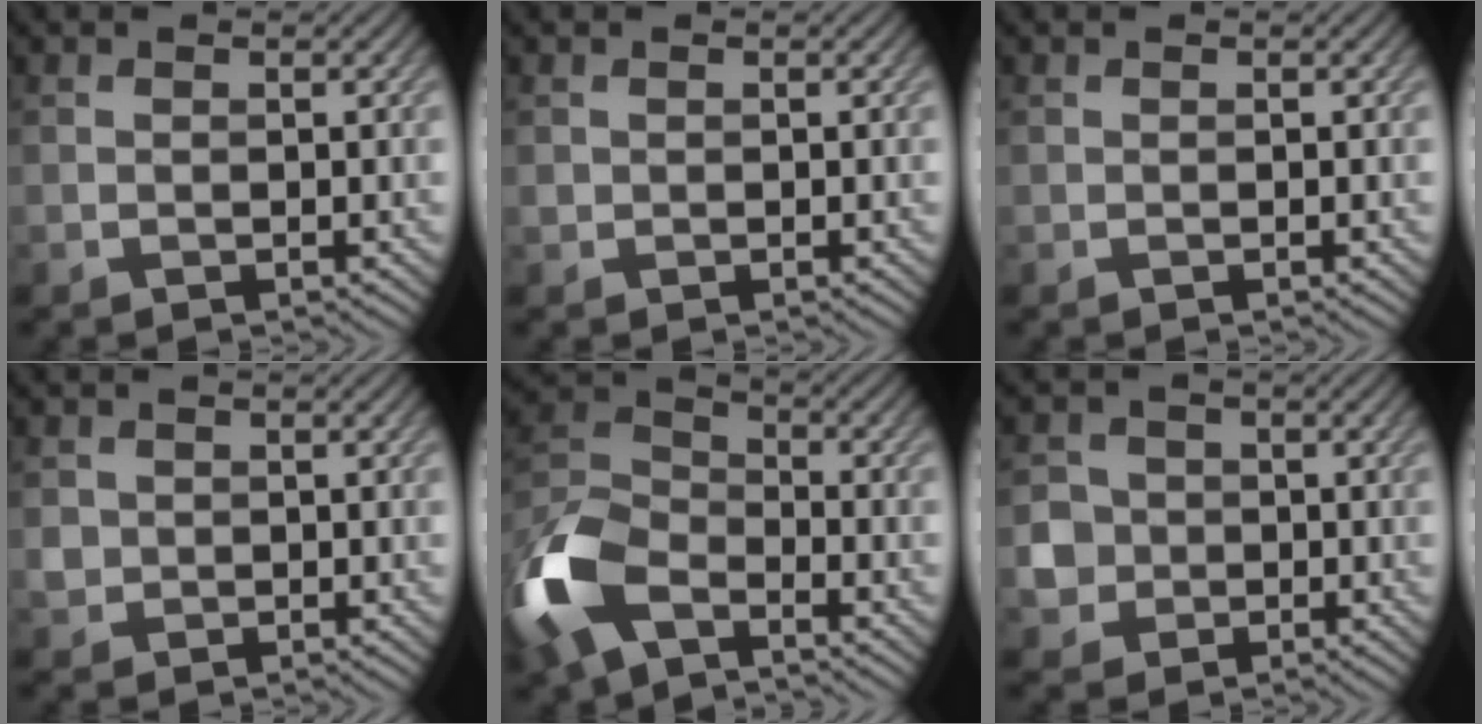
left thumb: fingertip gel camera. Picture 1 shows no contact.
{"total": 0.6, "force": [0.0, 0.6, -0.1], "torque": [0.001, -0.002, -0.002]}
{"total": 0.0}
{"total": 1.7, "force": [0.2, 1.7, 0.2], "torque": [-0.009, -0.002, 0.000]}
{"total": 13.7, "force": [-7.1, 7.4, 9.1], "torque": [-0.242, -0.017, -0.153]}
{"total": 4.4, "force": [-0.7, 4.2, 0.9], "torque": [-0.025, -0.004, -0.033]}